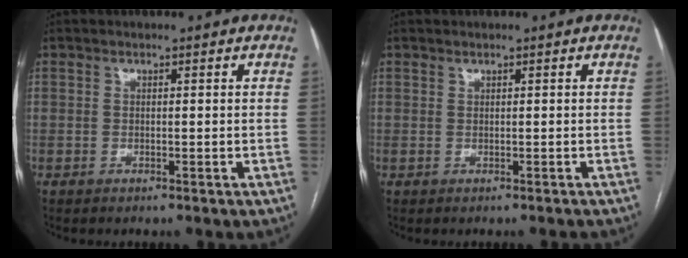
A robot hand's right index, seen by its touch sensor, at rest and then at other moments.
{"total": 0.0}